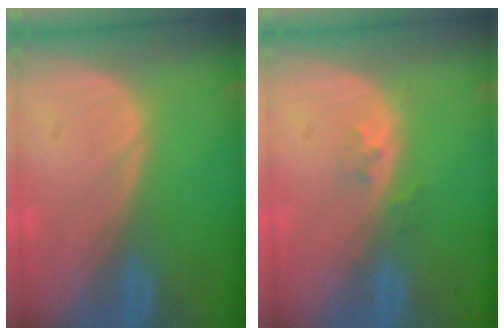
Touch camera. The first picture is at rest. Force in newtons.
{"total": 1.9, "press": 1.4, "slide": 1.2}